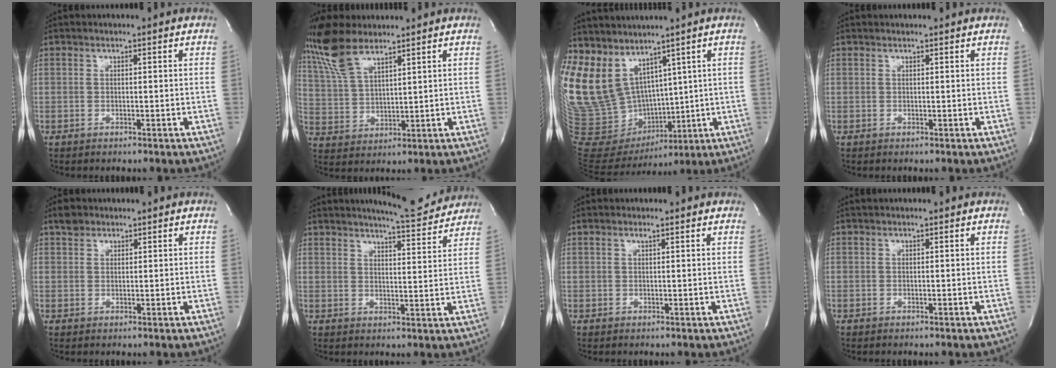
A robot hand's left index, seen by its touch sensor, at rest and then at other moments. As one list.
[{"total": 9.3, "force": [7.3, 2.6, 5.1], "torque": [-0.120, 0.014, 0.155]}, {"total": 19.6, "force": [11.9, 12.7, 9.1], "torque": [-0.241, 0.022, 0.263]}, {"total": 1.2, "force": [1.2, 0.0, 0.2], "torque": [-0.007, 0.011, 0.018]}, {"total": 2.0, "force": [1.4, 1.3, 0.3], "torque": [-0.005, 0.007, 0.023]}, {"total": 9.4, "force": [9.0, 0.6, 2.4], "torque": [-0.033, -0.023, 0.114]}, {"total": 1.0, "force": [0.9, 0.2, 0.3], "torque": [-0.013, 0.009, 0.017]}, {"total": 1.6, "force": [1.4, 0.1, 0.7], "torque": [-0.008, 0.023, 0.022]}]